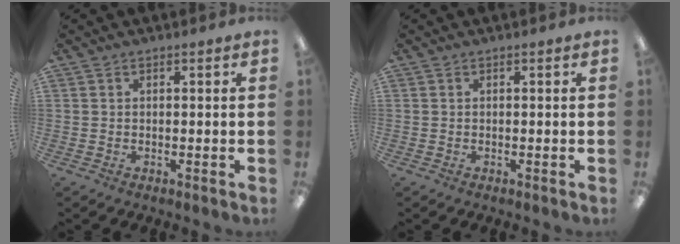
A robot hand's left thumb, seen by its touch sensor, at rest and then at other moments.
{"total": 0.0}